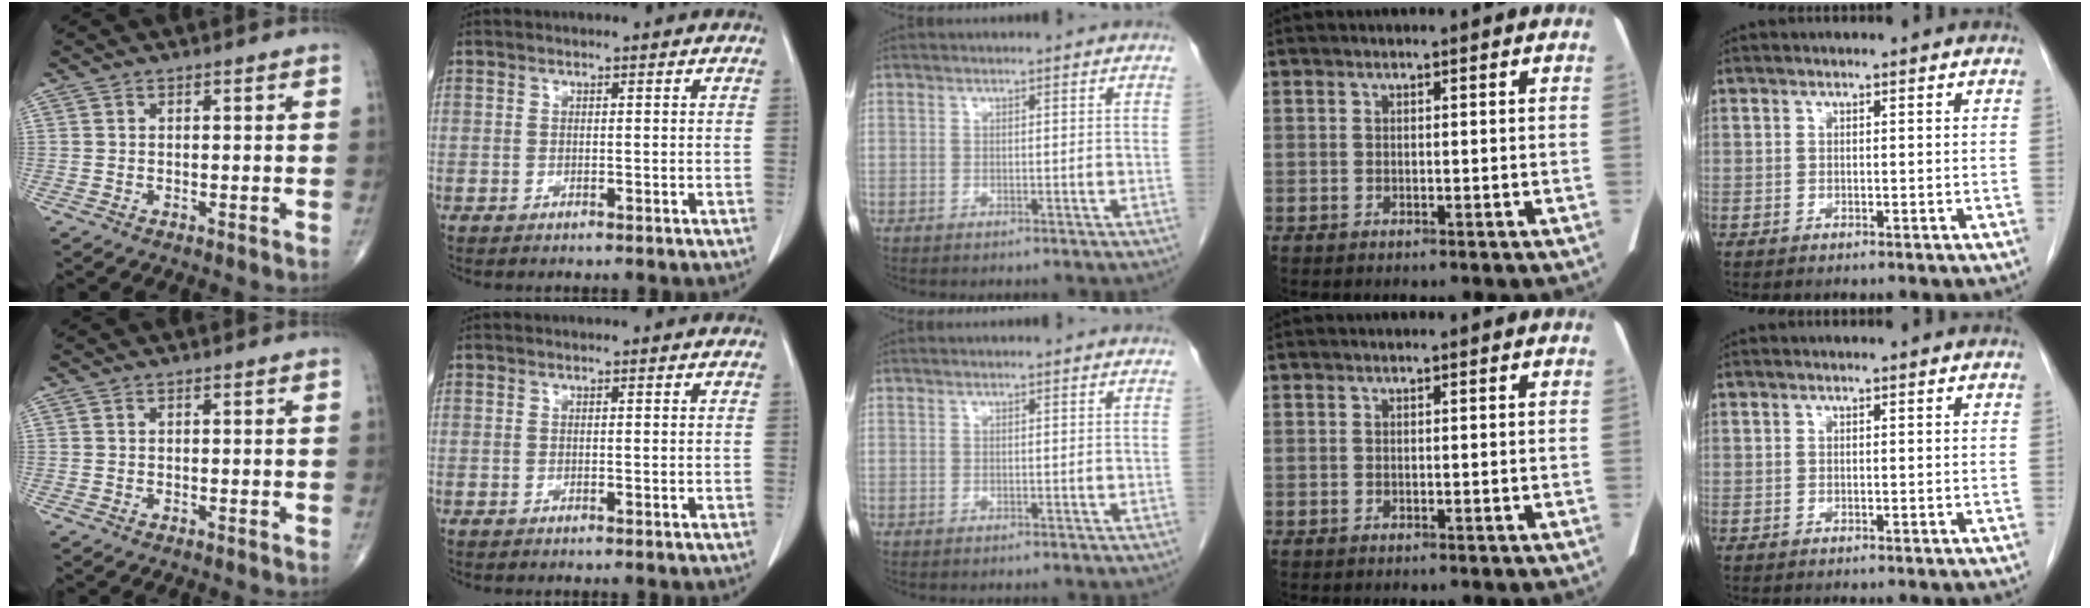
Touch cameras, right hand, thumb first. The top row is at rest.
{}